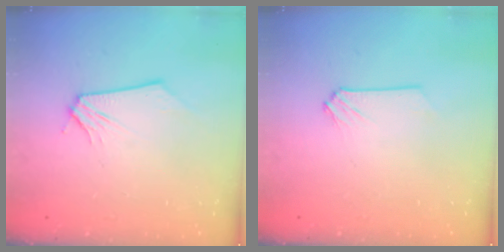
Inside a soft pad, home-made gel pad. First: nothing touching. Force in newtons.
{"total": 0.0}